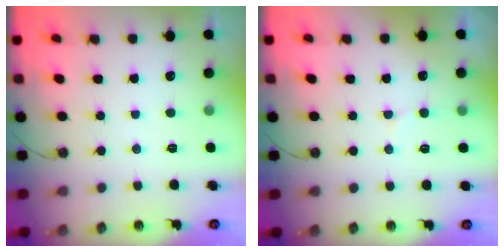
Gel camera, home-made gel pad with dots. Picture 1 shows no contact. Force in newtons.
{"total": 7.1, "press": 7.0, "slide": 1.3}